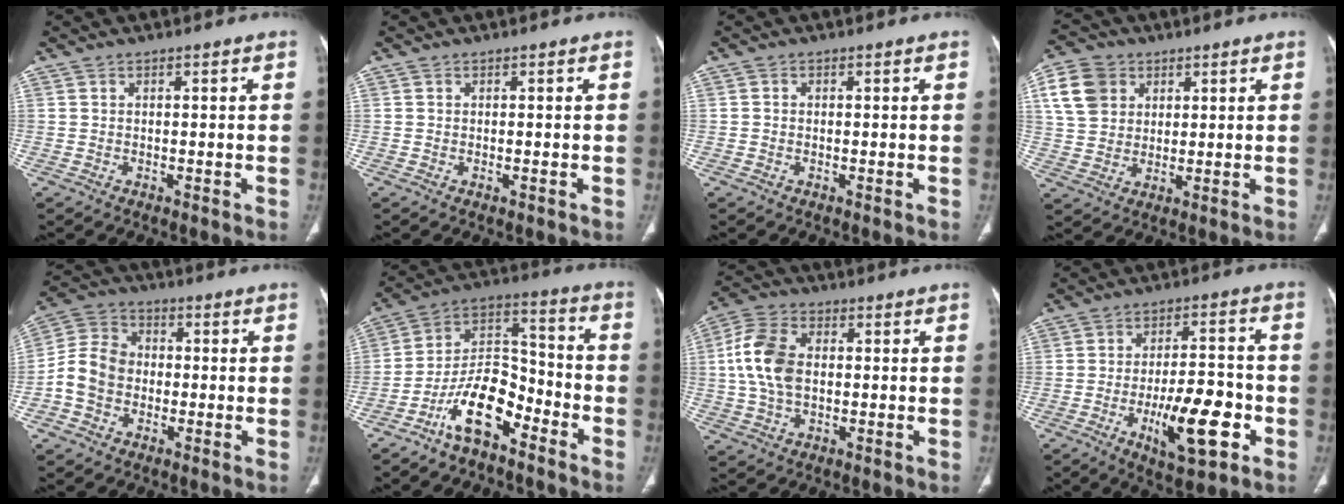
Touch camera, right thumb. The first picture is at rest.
{"total": 0.6, "force": [-0.3, 0.1, 0.5], "torque": [-0.011, -0.002, -0.005]}
{"total": 0.6, "force": [-0.2, 0.5, 0.2], "torque": [-0.001, 0.002, -0.010]}
{"total": 9.7, "force": [3.6, 7.8, 4.6], "torque": [-0.068, 0.000, 0.069]}
{"total": 9.3, "force": [-1.8, 7.7, 4.9], "torque": [-0.082, 0.034, -0.046]}
{"total": 12.9, "force": [-8.1, 5.8, 8.3], "torque": [-0.141, 0.077, -0.157]}
{"total": 10.9, "force": [0.7, 7.0, 8.4], "torque": [-0.171, 0.016, 0.010]}
{"total": 13.9, "force": [-5.0, 5.0, 12.0], "torque": [-0.179, 0.021, -0.076]}